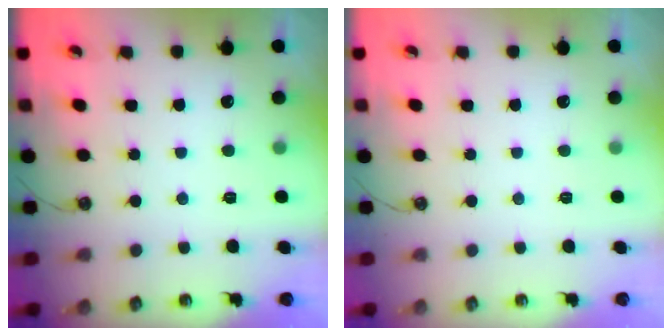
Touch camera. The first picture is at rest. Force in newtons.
{"total": 0.0}